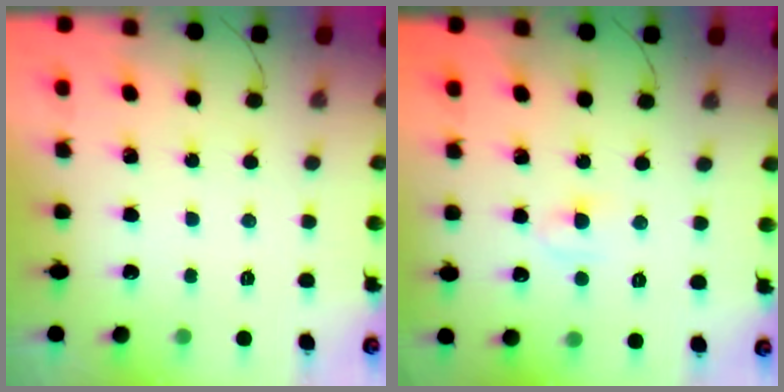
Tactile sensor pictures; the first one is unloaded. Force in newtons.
{"total": 3.3, "press": 3.1, "slide": 1.2}